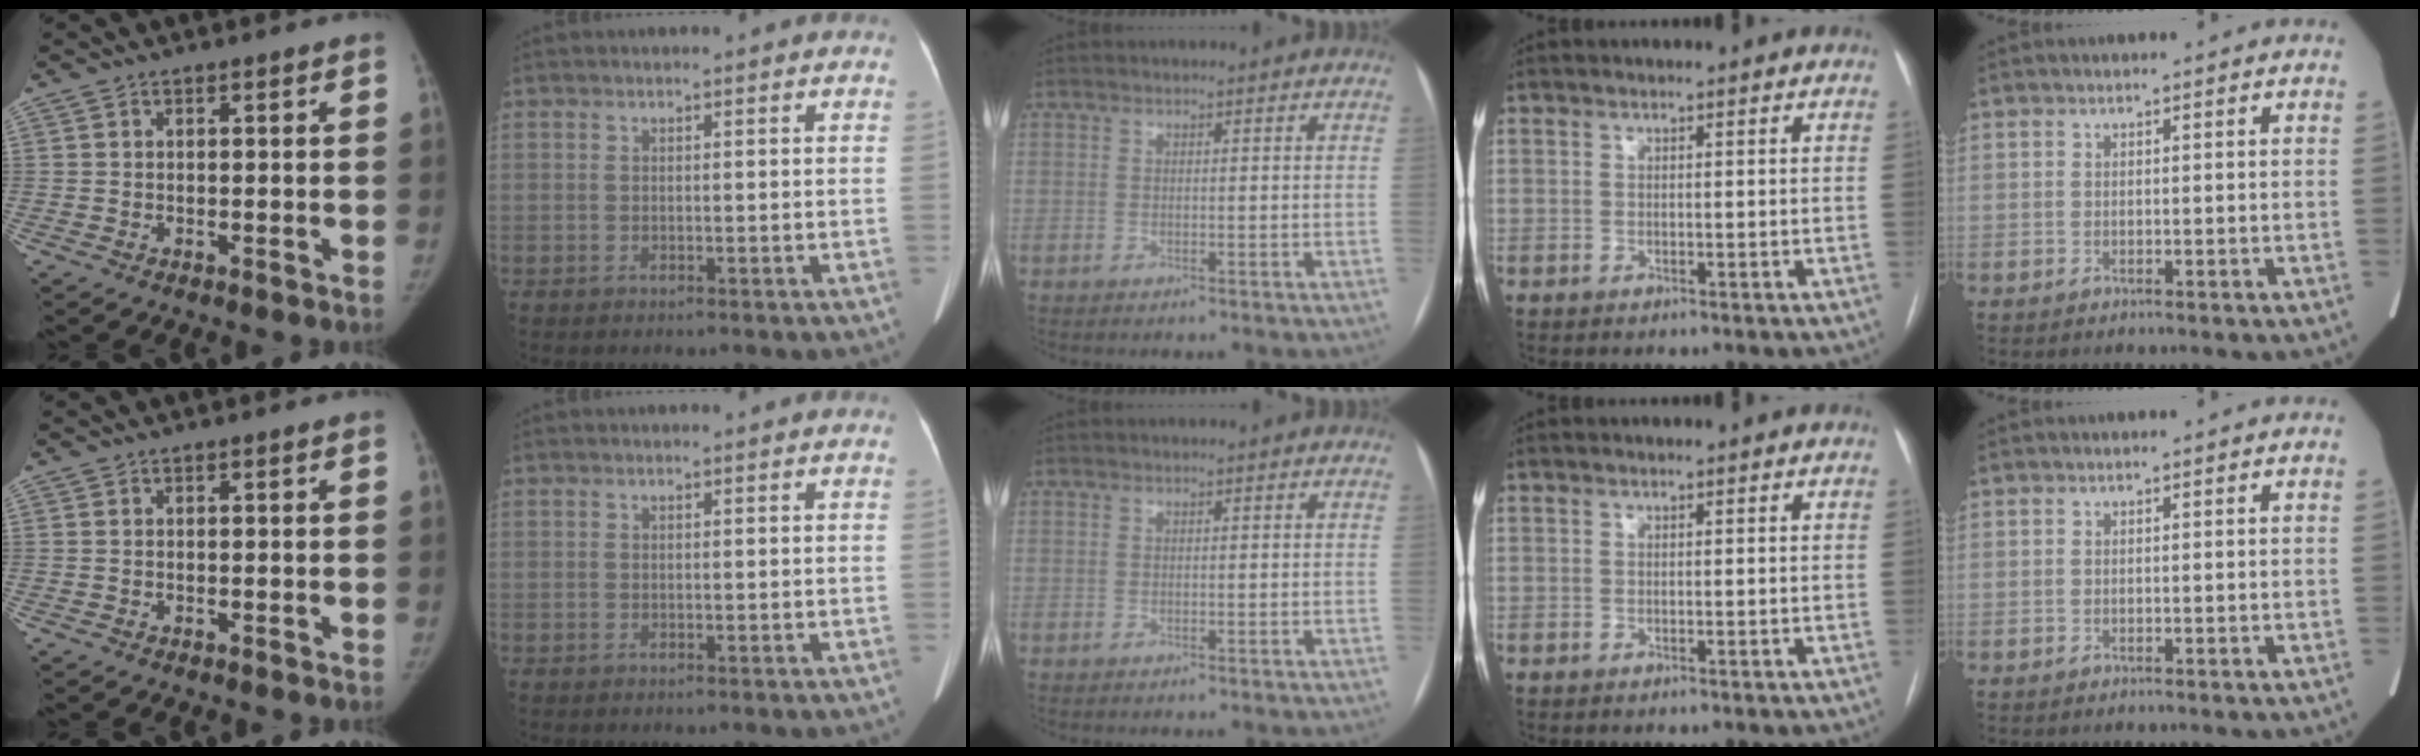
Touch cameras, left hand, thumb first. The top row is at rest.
{}